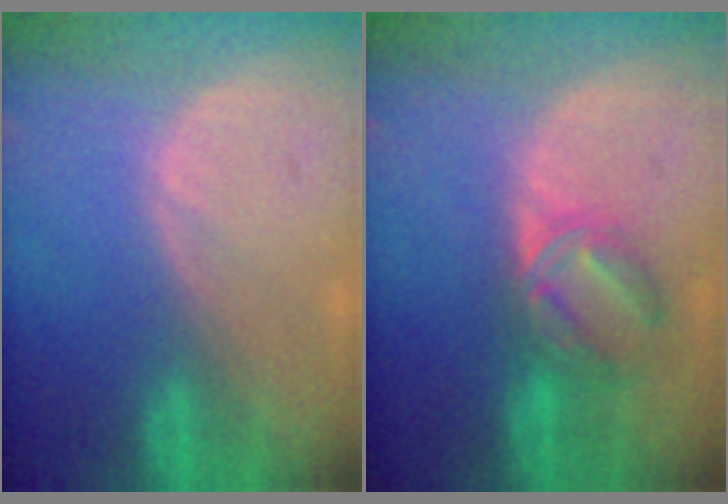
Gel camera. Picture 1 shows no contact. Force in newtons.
{"total": 5.9, "press": 5.8, "slide": 1.0}